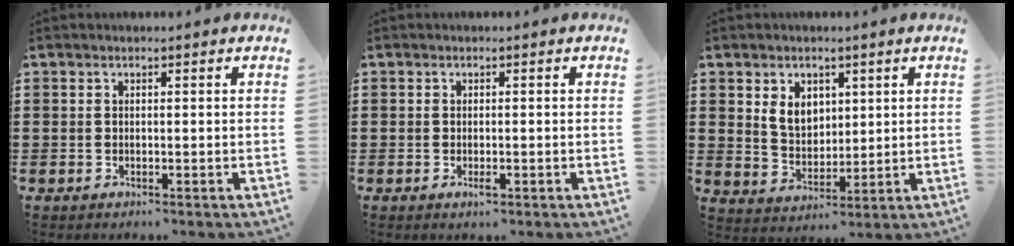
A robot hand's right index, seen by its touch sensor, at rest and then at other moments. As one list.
[{"total": 1.2, "force": [-0.5, 0.1, 1.1], "torque": [-0.020, -0.005, -0.007]}, {"total": 5.2, "force": [2.1, 3.9, 2.7], "torque": [-0.061, 0.009, 0.036]}]